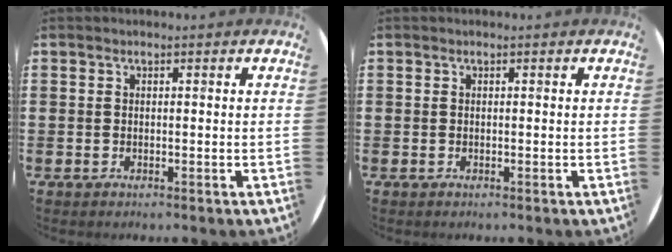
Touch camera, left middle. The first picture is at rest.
{"total": 0.0}